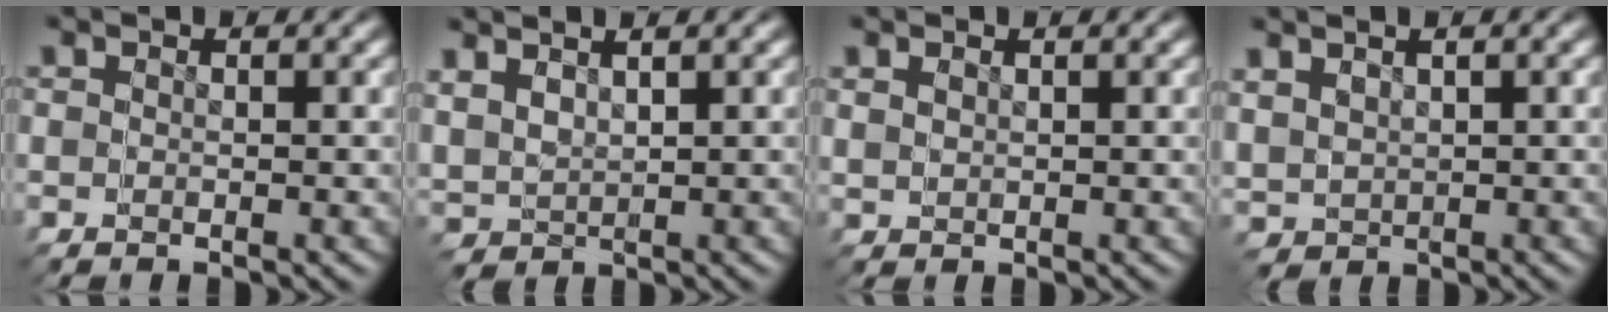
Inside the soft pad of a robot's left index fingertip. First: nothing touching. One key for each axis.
{"total": 3.0, "fx": 1.2, "fy": 2.5, "fz": 1.3, "tx": -0.016, "ty": 0.000, "tz": 0.027}
{"total": 1.0, "fx": 0.9, "fy": 0.0, "fz": 0.4, "tx": 0.010, "ty": 0.010, "tz": 0.014}
{"total": 2.9, "fx": 0.8, "fy": 2.5, "fz": 1.0, "tx": -0.006, "ty": 0.000, "tz": 0.020}